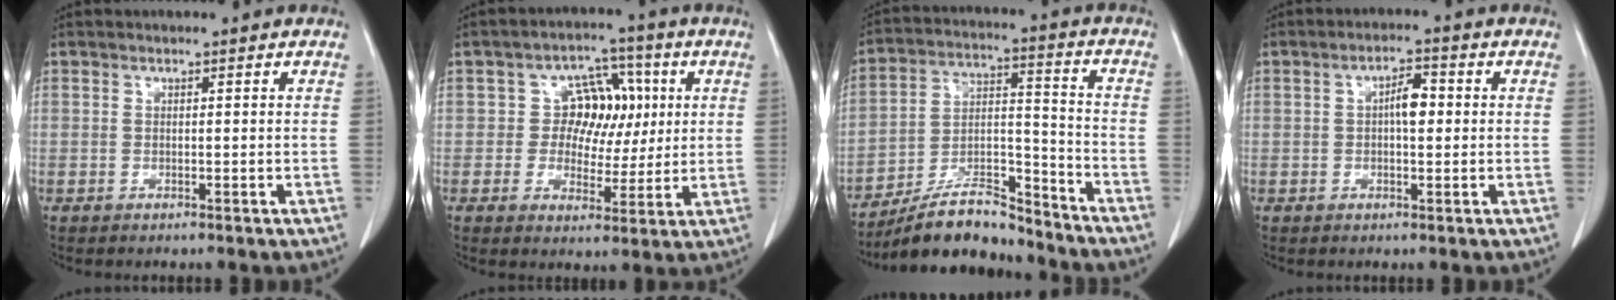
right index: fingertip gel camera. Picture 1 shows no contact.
{"total": 7.8, "force": [1.4, 6.5, 4.2], "torque": [-0.046, 0.026, 0.028]}
{"total": 12.8, "force": [-11.7, 3.0, 4.2], "torque": [-0.066, 0.028, -0.206]}
{"total": 3.8, "force": [0.3, 1.4, 3.5], "torque": [-0.060, 0.009, 0.003]}